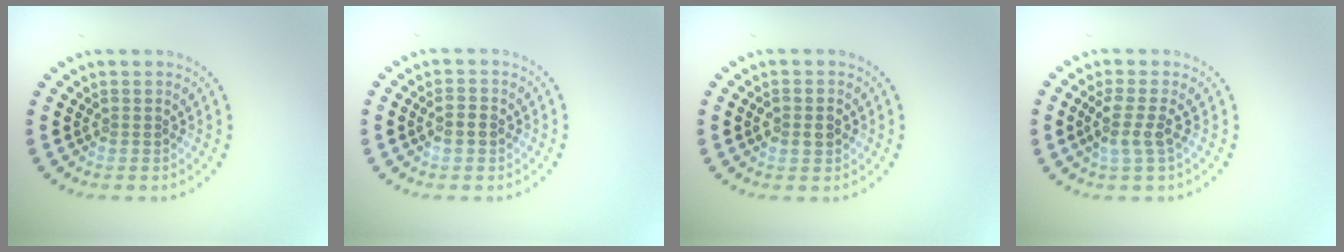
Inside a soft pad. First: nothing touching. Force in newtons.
{"total": 1.3, "press": 1.2, "slide": 0.2}
{"total": 2.3, "press": 2.3, "slide": 0.1}
{"total": 2.5, "press": 1.9, "slide": 1.6}